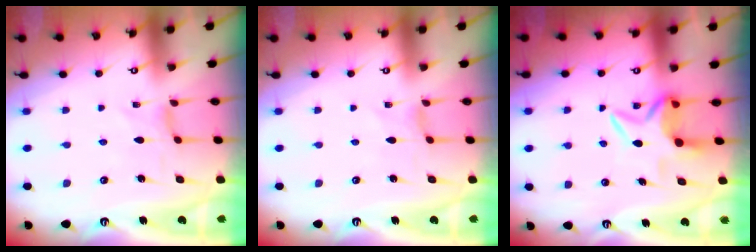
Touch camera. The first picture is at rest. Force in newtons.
{"total": 0.0}
{"total": 6.5, "press": 6.4, "slide": 1.0}